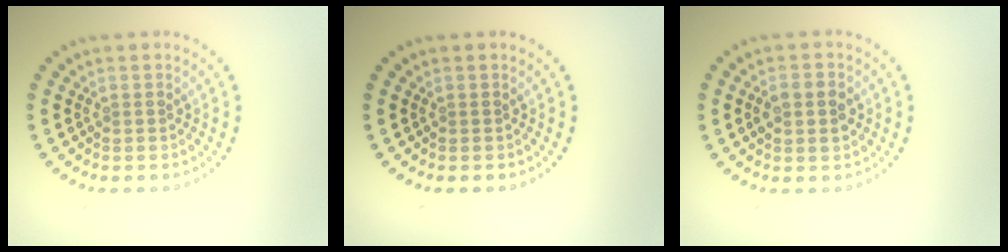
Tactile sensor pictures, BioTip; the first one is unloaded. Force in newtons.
{"total": 0.0}
{"total": 2.6, "press": 2.6, "slide": 0.2}